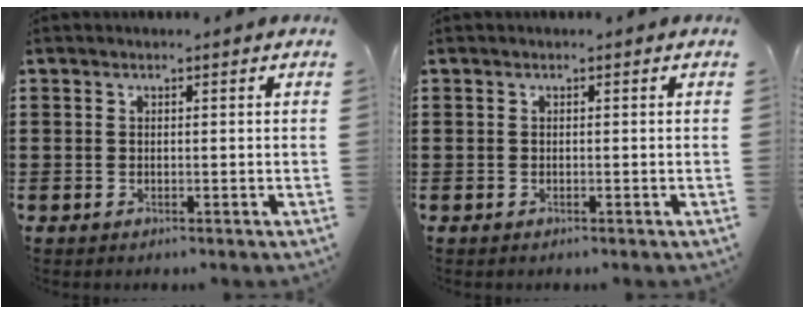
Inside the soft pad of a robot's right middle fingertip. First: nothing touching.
{"total": 0.0}